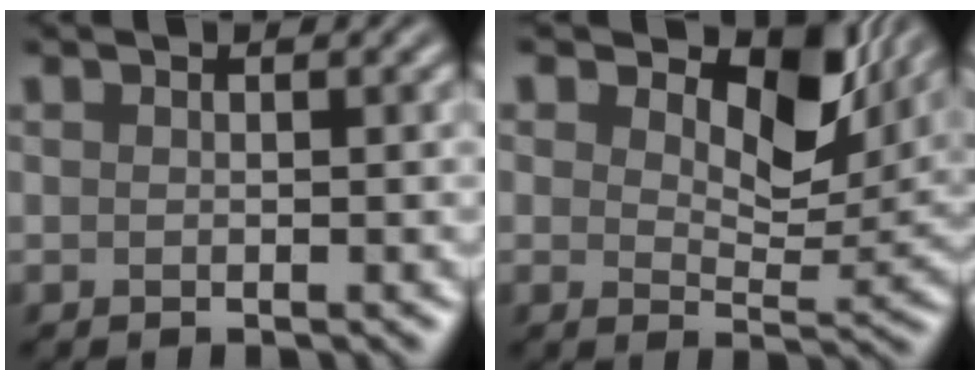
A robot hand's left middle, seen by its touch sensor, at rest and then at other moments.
{"total": 8.5, "force": [4.3, 4.6, 5.8], "torque": [-0.086, -0.005, 0.063]}